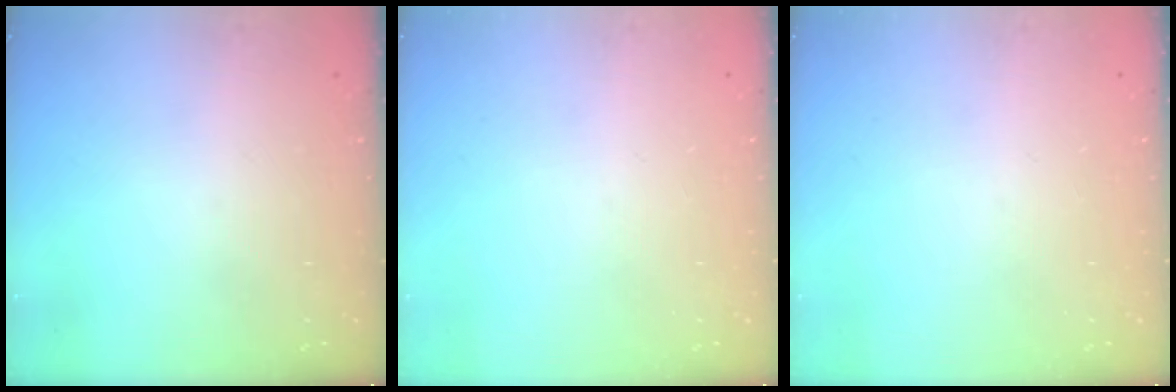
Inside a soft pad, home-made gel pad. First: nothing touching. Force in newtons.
{"total": 0.0}
{"total": 0.0}